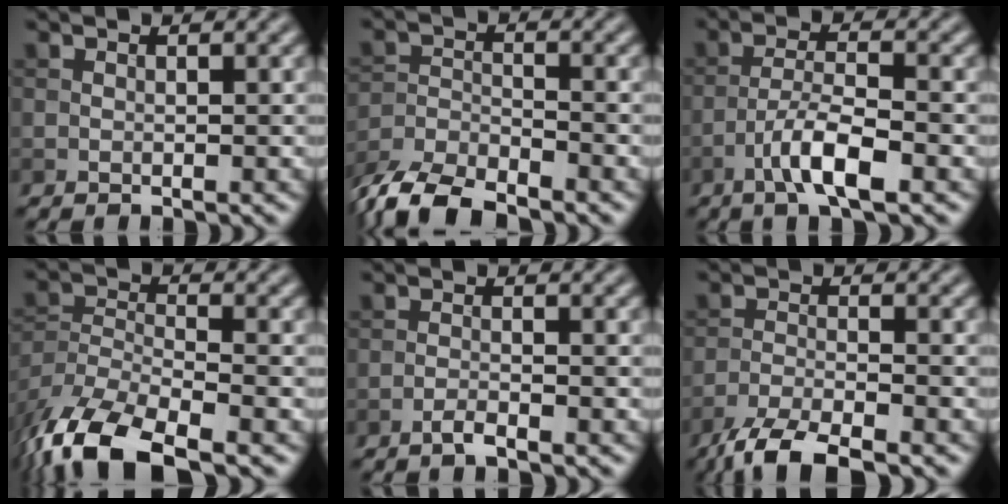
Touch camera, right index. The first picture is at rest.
{"total": 7.1, "force": [-6.0, 2.1, 3.1], "torque": [-0.062, -0.010, -0.120]}
{"total": 5.2, "force": [-2.7, 1.2, 4.2], "torque": [-0.078, 0.006, -0.053]}
{"total": 11.4, "force": [-8.2, 4.1, 6.8], "torque": [-0.144, -0.019, -0.155]}
{"total": 1.3, "force": [-1.0, 0.1, 0.8], "torque": [-0.016, 0.003, -0.021]}
{"total": 5.2, "force": [-4.1, 1.0, 3.0], "torque": [-0.057, -0.009, -0.085]}